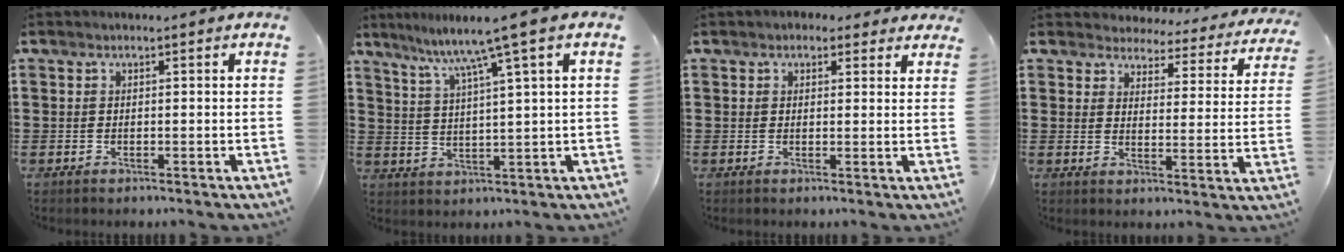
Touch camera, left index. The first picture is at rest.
{"total": 6.6, "force": [4.6, -1.1, 4.6], "torque": [-0.106, -0.024, 0.072]}
{"total": 2.0, "force": [1.5, 1.2, 0.3], "torque": [-0.005, 0.005, 0.026]}
{"total": 3.8, "force": [3.7, 0.7, 0.0], "torque": [-0.025, -0.028, 0.061]}